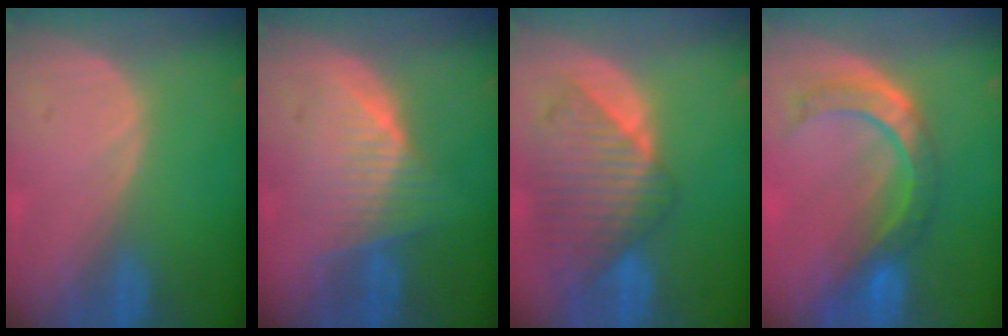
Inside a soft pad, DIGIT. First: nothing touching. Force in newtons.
{"total": 6.9, "press": 6.3, "slide": 2.7}
{"total": 9.7, "press": 8.5, "slide": 4.6}
{"total": 7.8, "press": 7.2, "slide": 3.0}